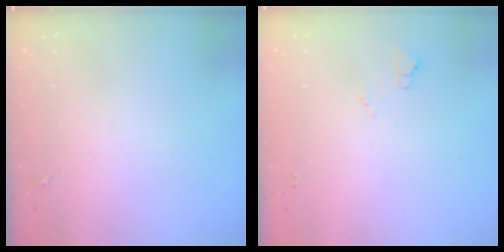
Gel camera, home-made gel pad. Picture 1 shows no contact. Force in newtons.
{"total": 5.5, "press": 5.4, "slide": 0.7}